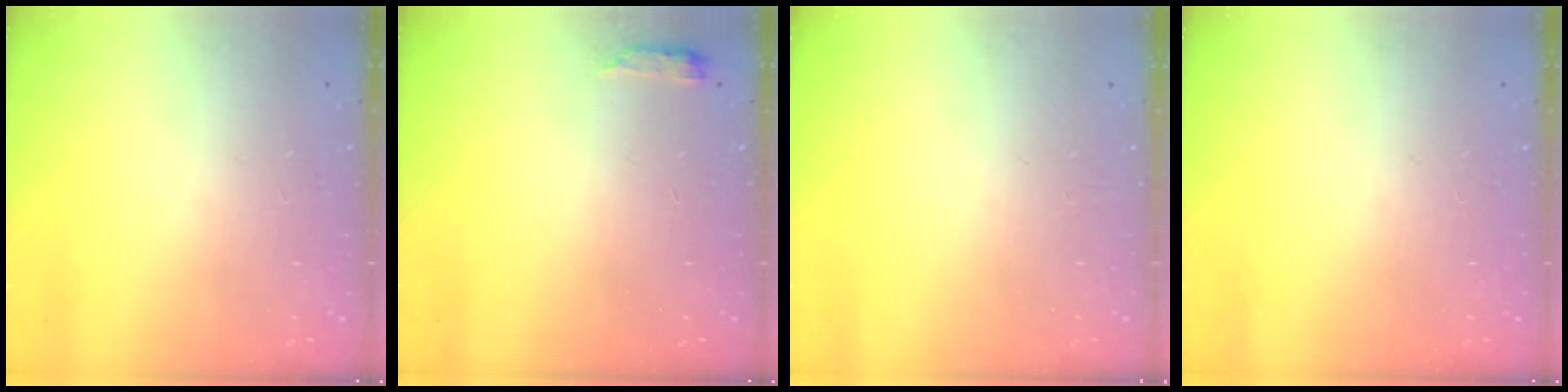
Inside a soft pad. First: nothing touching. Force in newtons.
{"total": 2.6, "press": 2.6, "slide": 0.5}
{"total": 0.0}
{"total": 0.0}